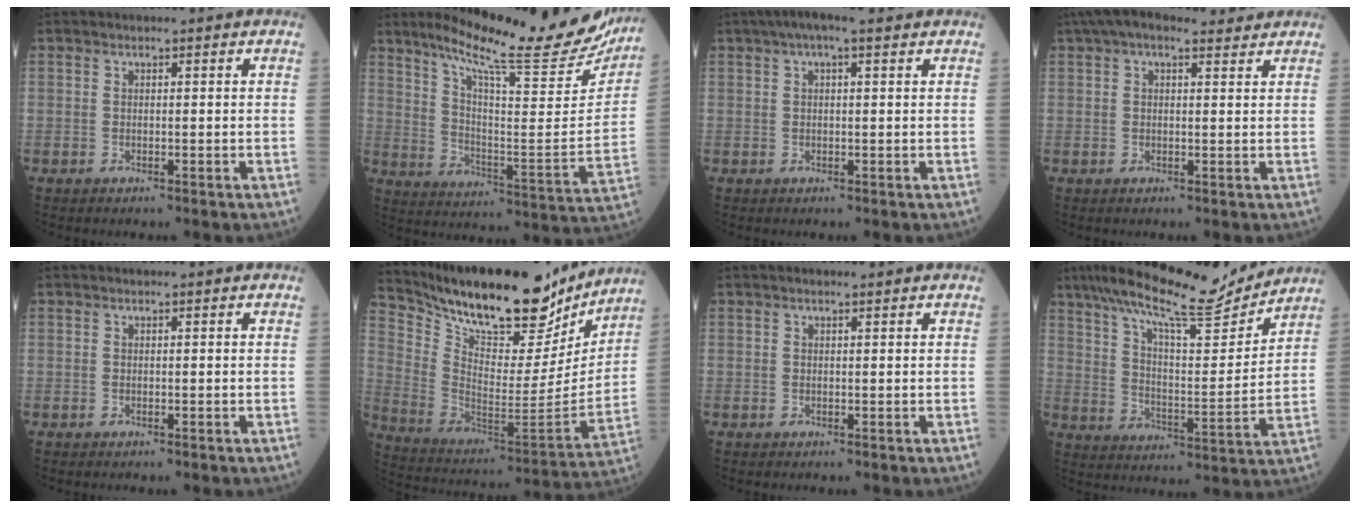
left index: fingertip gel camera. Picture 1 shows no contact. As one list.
[{"total": 25.6, "force": [22.3, 2.5, 12.3], "torque": [-0.197, -0.069, 0.302]}, {"total": 5.6, "force": [3.7, 1.1, 4.1], "torque": [-0.071, 0.038, 0.058]}, {"total": 8.3, "force": [6.6, 2.6, 4.2], "torque": [-0.076, 0.045, 0.102]}, {"total": 0.0}, {"total": 24.7, "force": [21.2, 6.5, 10.8], "torque": [-0.193, -0.022, 0.328]}, {"total": 1.1, "force": [0.9, 0.1, 0.7], "torque": [-0.013, 0.005, 0.015]}, {"total": 17.3, "force": [15.5, 1.7, 7.6], "torque": [-0.140, 0.003, 0.246]}]